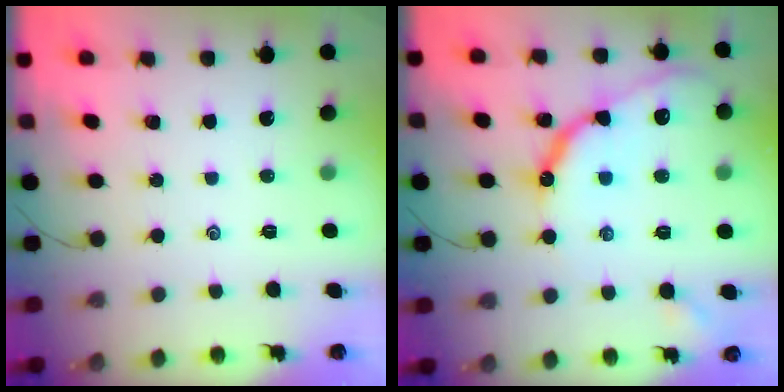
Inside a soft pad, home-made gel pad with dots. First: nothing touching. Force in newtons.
{"total": 14.4, "press": 14.4, "slide": 1.2}